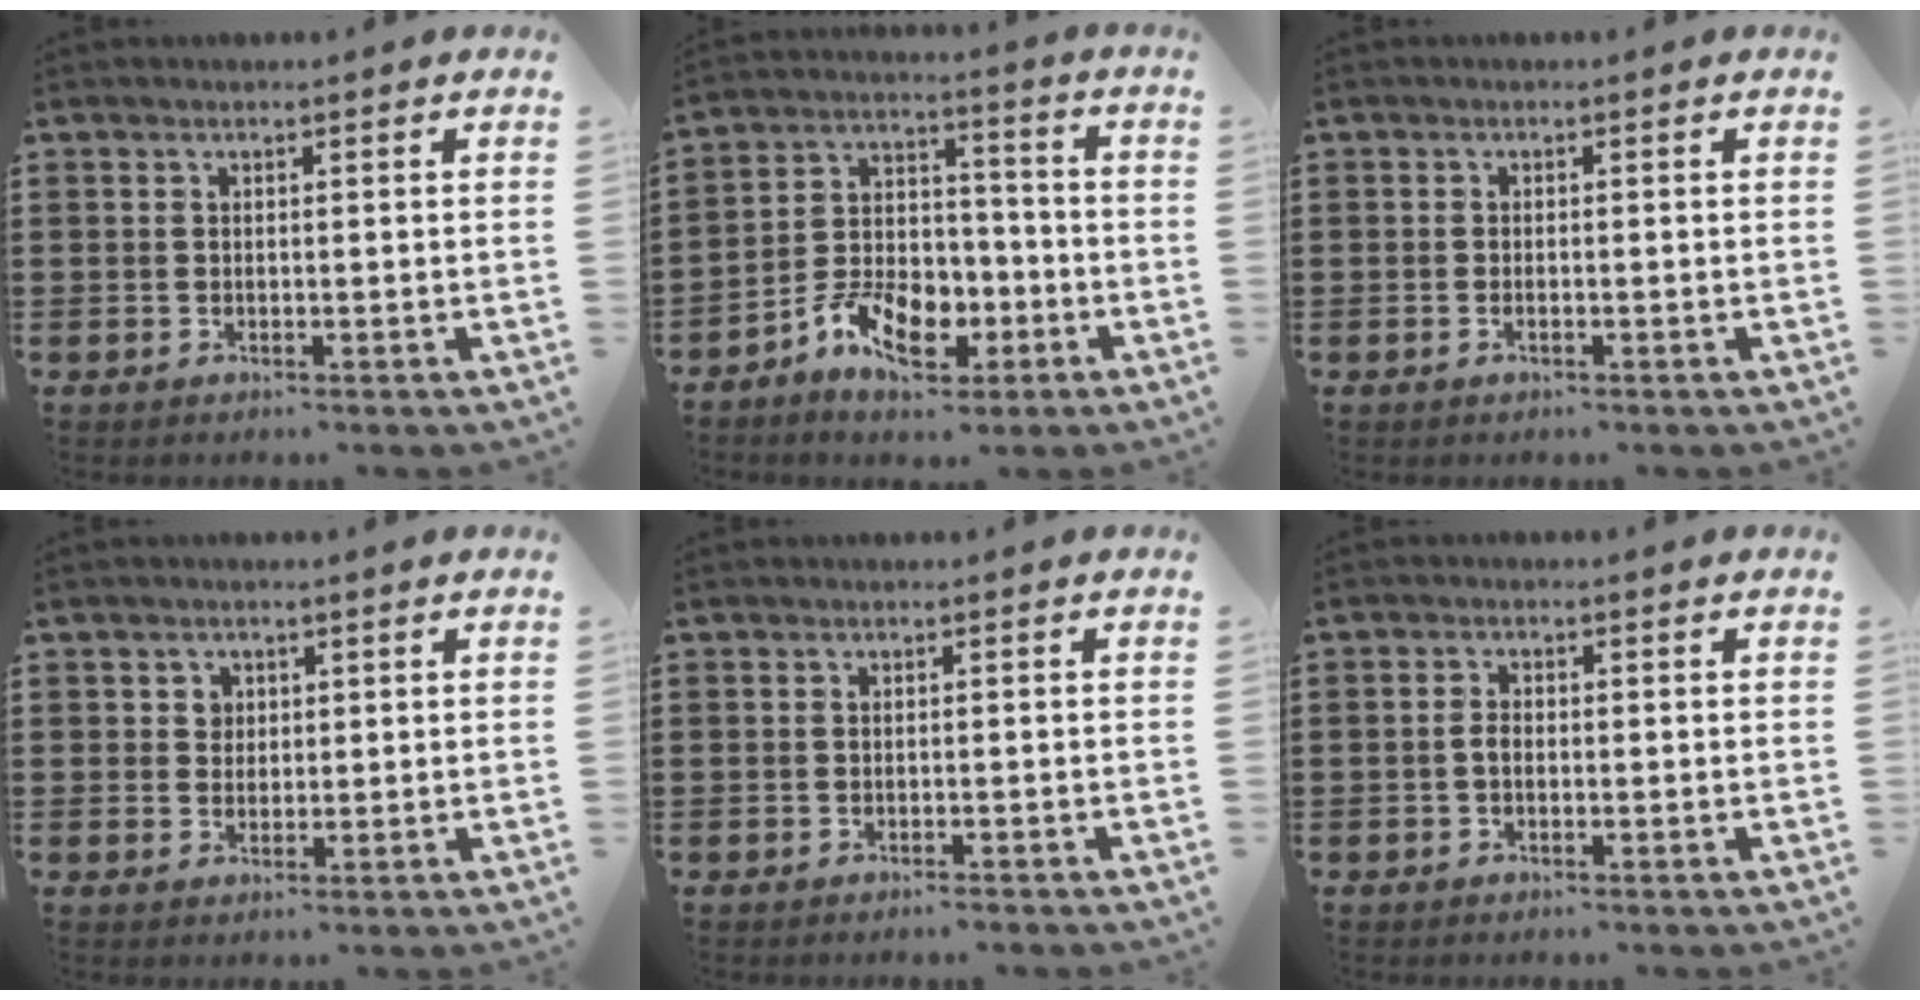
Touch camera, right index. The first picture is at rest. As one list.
[{"total": 9.7, "force": [-4.8, 6.1, 5.9], "torque": [-0.121, 0.022, -0.083]}, {"total": 0.6, "force": [-0.4, 0.2, 0.5], "torque": [-0.011, -0.006, -0.005]}, {"total": 2.0, "force": [0.8, 1.7, 0.4], "torque": [-0.015, 0.009, 0.014]}, {"total": 0.6, "force": [-0.6, 0.1, 0.0], "torque": [-0.002, 0.000, -0.013]}, {"total": 1.7, "force": [-0.4, 1.0, 1.4], "torque": [-0.035, 0.000, -0.011]}]